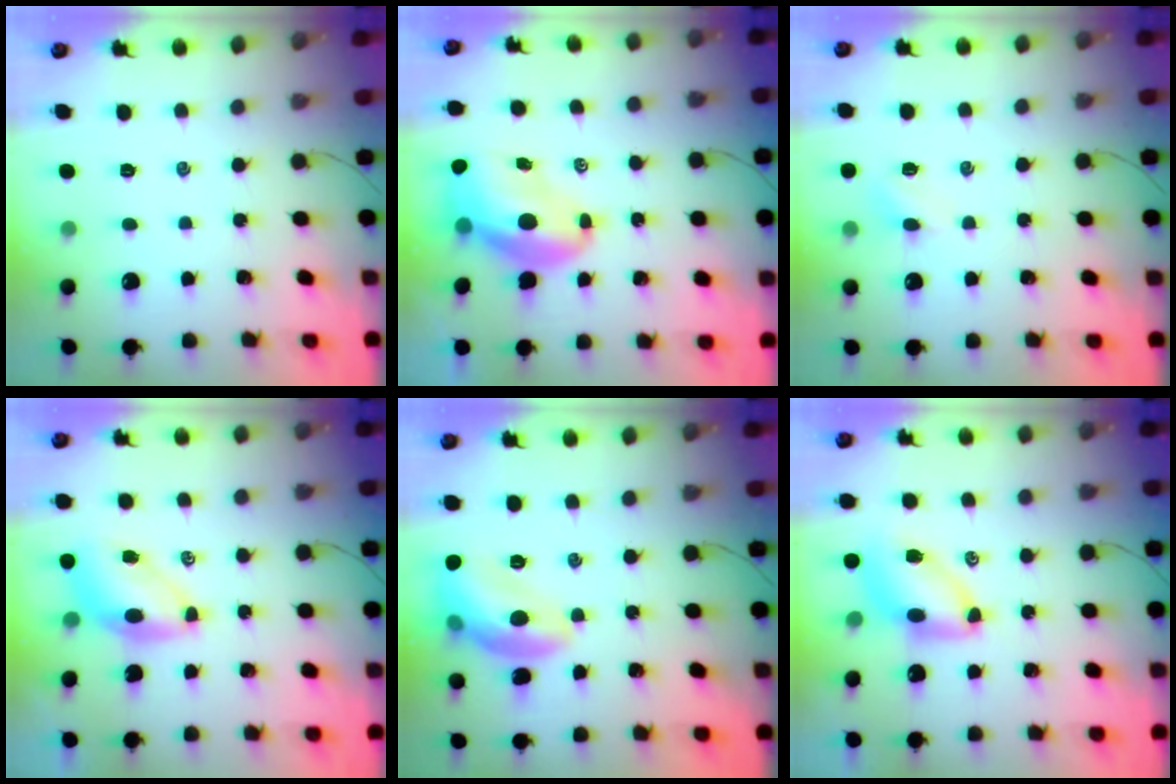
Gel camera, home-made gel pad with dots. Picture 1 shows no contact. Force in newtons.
{"total": 10.9, "press": 10.4, "slide": 3.1}
{"total": 3.7, "press": 3.5, "slide": 1.2}
{"total": 6.6, "press": 6.5, "slide": 1.3}
{"total": 12.5, "press": 12.4, "slide": 0.9}
{"total": 7.7, "press": 7.7, "slide": 0.9}